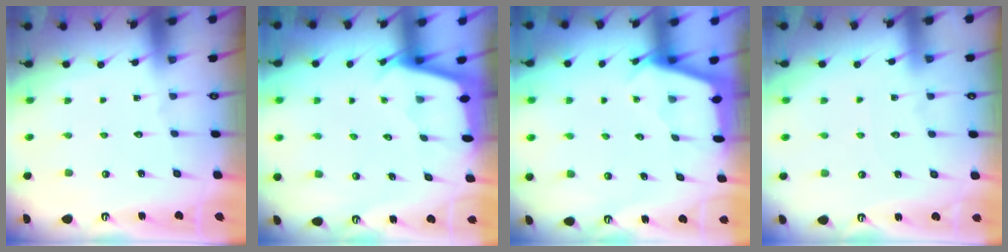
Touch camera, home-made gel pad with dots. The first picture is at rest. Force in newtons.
{"total": 1.8, "press": 1.8, "slide": 0.1}
{"total": 2.4, "press": 2.4, "slide": 0.3}
{"total": 2.4, "press": 2.4, "slide": 0.4}